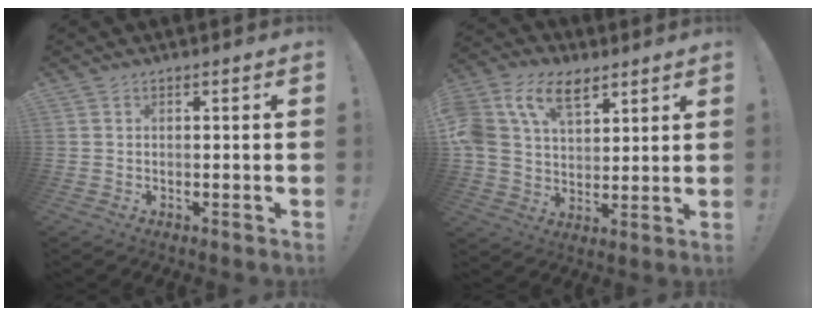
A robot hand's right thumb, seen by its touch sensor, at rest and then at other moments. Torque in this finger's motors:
{"motor_torque": [1.58, 1.61, 1.55, 0.25, 0.61]}